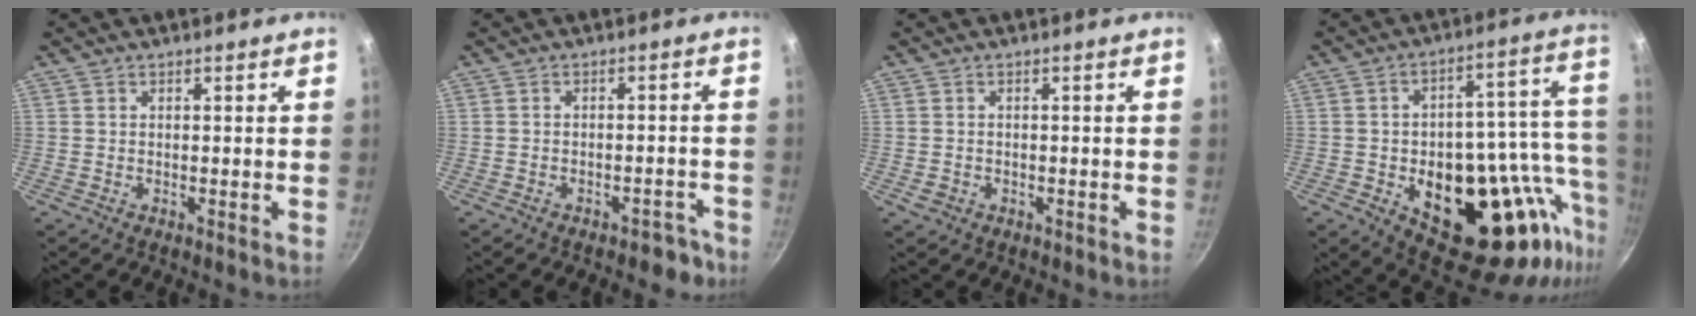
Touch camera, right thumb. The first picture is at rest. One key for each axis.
{"total": 4.0, "fx": -2.9, "fy": 2.2, "fz": 1.7, "tx": 0.004, "ty": 0.045, "tz": -0.014}
{"total": 1.9, "fx": -0.6, "fy": 1.5, "fz": 0.9, "tx": -0.016, "ty": 0.001, "tz": -0.007}
{"total": 26.5, "fx": -6.0, "fy": 14.1, "fz": 21.6, "tx": -0.246, "ty": 0.012, "tz": -0.072}